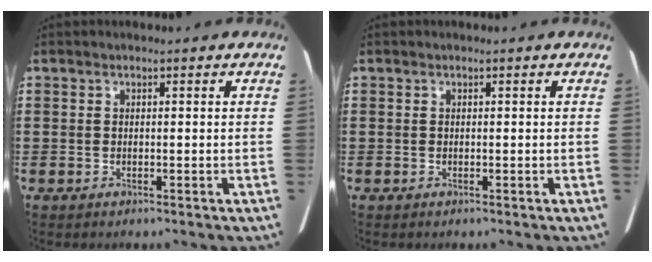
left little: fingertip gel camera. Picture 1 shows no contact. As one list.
[{"total": 0.0}]